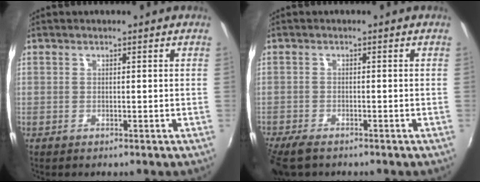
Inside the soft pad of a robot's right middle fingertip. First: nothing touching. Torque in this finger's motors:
{"motor_torque": [0.90, -0.87, 0.22, 0.11]}